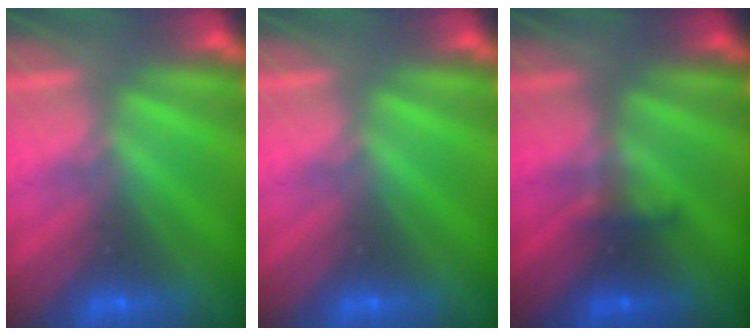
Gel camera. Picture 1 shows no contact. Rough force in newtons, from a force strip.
{"total": 0.0}
{"total": 3.9}